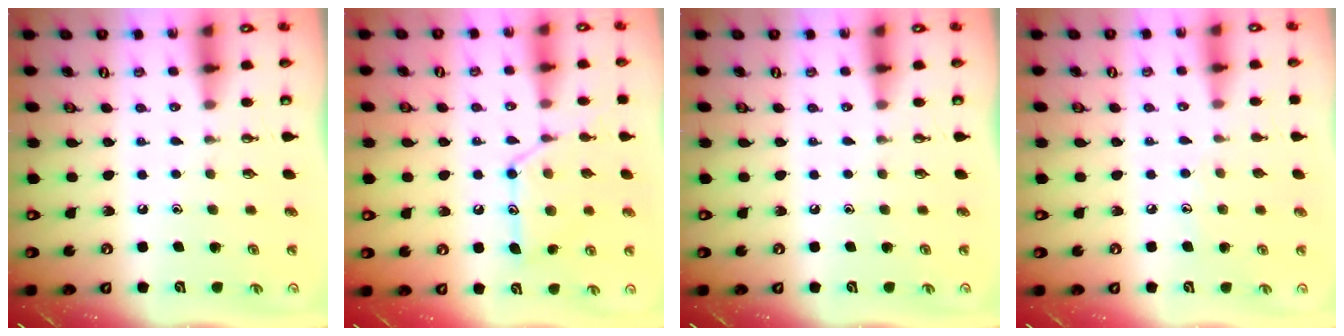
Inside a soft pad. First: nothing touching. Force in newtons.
{"total": 13.6, "press": 13.6, "slide": 1.1}
{"total": 0.0}
{"total": 5.1, "press": 5.0, "slide": 0.5}